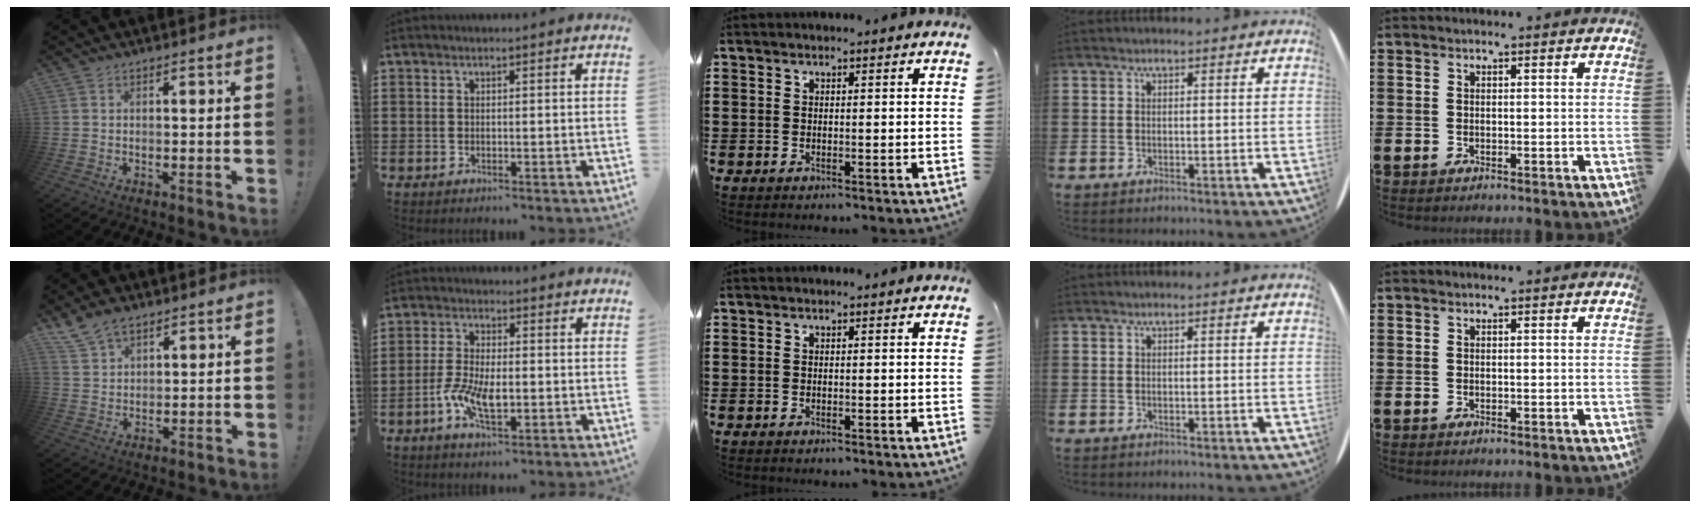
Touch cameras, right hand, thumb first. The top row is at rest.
{"thumb": {"total": 6.9, "force": [5.4, 3.6, 2.5], "torque": [-0.052, -0.026, 0.107]}, "index": {"total": 6.7, "force": [-2.0, 2.8, 5.8], "torque": [-0.123, 0.000, -0.040]}}